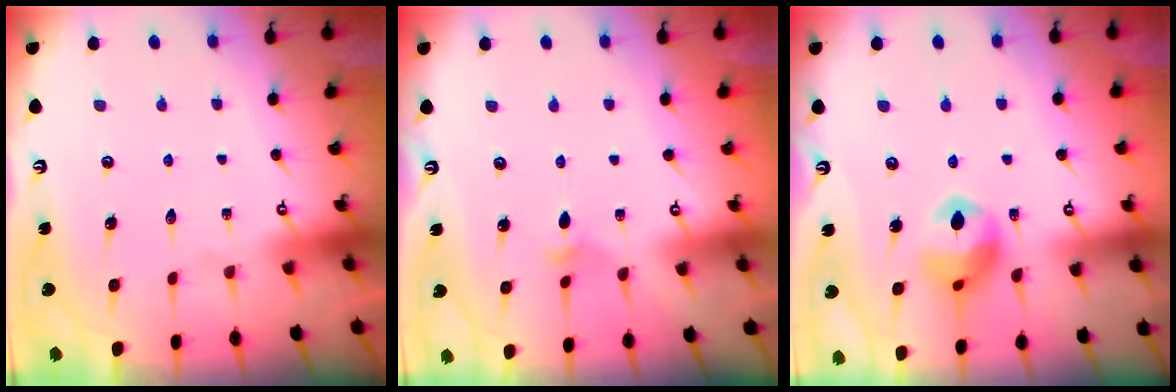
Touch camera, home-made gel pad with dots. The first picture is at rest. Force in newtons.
{"total": 2.7, "press": 2.6, "slide": 0.7}
{"total": 11.1, "press": 11.1, "slide": 0.8}